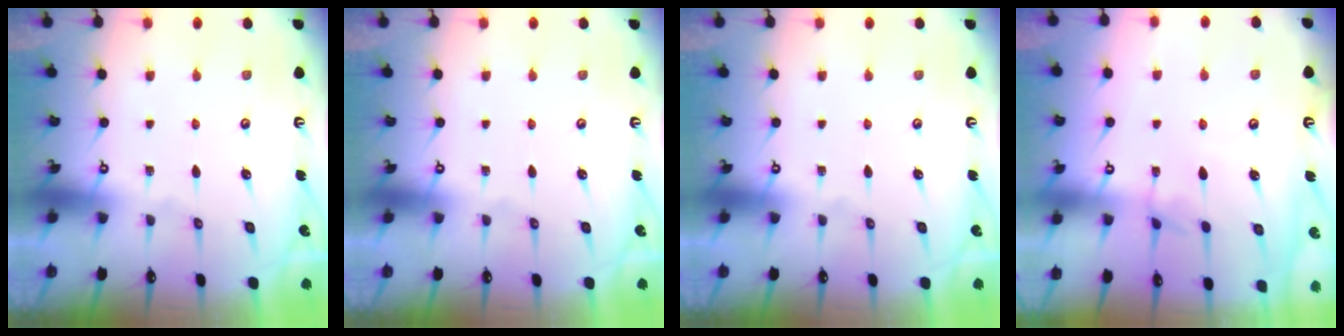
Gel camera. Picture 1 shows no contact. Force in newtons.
{"total": 0.0}
{"total": 0.0}
{"total": 1.1, "press": 0.9, "slide": 0.5}